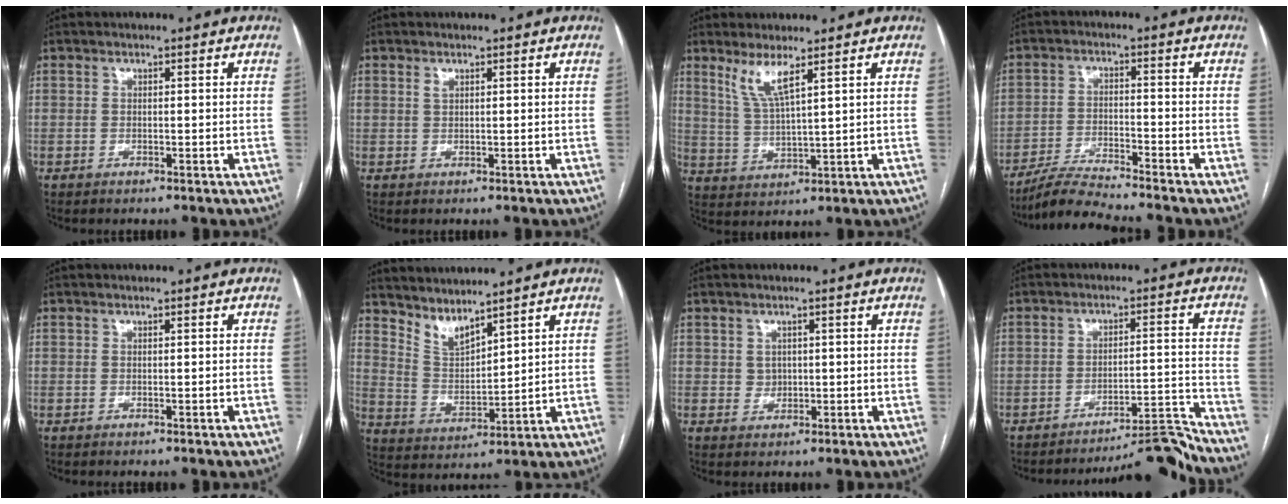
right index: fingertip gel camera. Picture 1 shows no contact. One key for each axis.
{"total": 0.9, "fx": 0.6, "fy": 0.4, "fz": 0.5, "tx": -0.012, "ty": 0.003, "tz": 0.014}
{"total": 5.6, "fx": 3.5, "fy": 0.1, "fz": 4.4, "tx": -0.090, "ty": -0.010, "tz": 0.075}
{"total": 6.4, "fx": -6.0, "fy": -1.1, "fz": 1.8, "tx": -0.034, "ty": -0.019, "tz": -0.114}
{"total": 0.0}
{"total": 5.9, "fx": 5.6, "fy": 0.7, "fz": 2.0, "tx": -0.048, "ty": -0.007, "tz": 0.125}
{"total": 1.9, "fx": 0.4, "fy": 1.7, "fz": 0.6, "tx": -0.007, "ty": -0.001, "tz": 0.011}
{"total": 9.4, "fx": -9.2, "fy": -1.5, "fz": 1.1, "tx": 0.007, "ty": 0.026, "tz": -0.142}